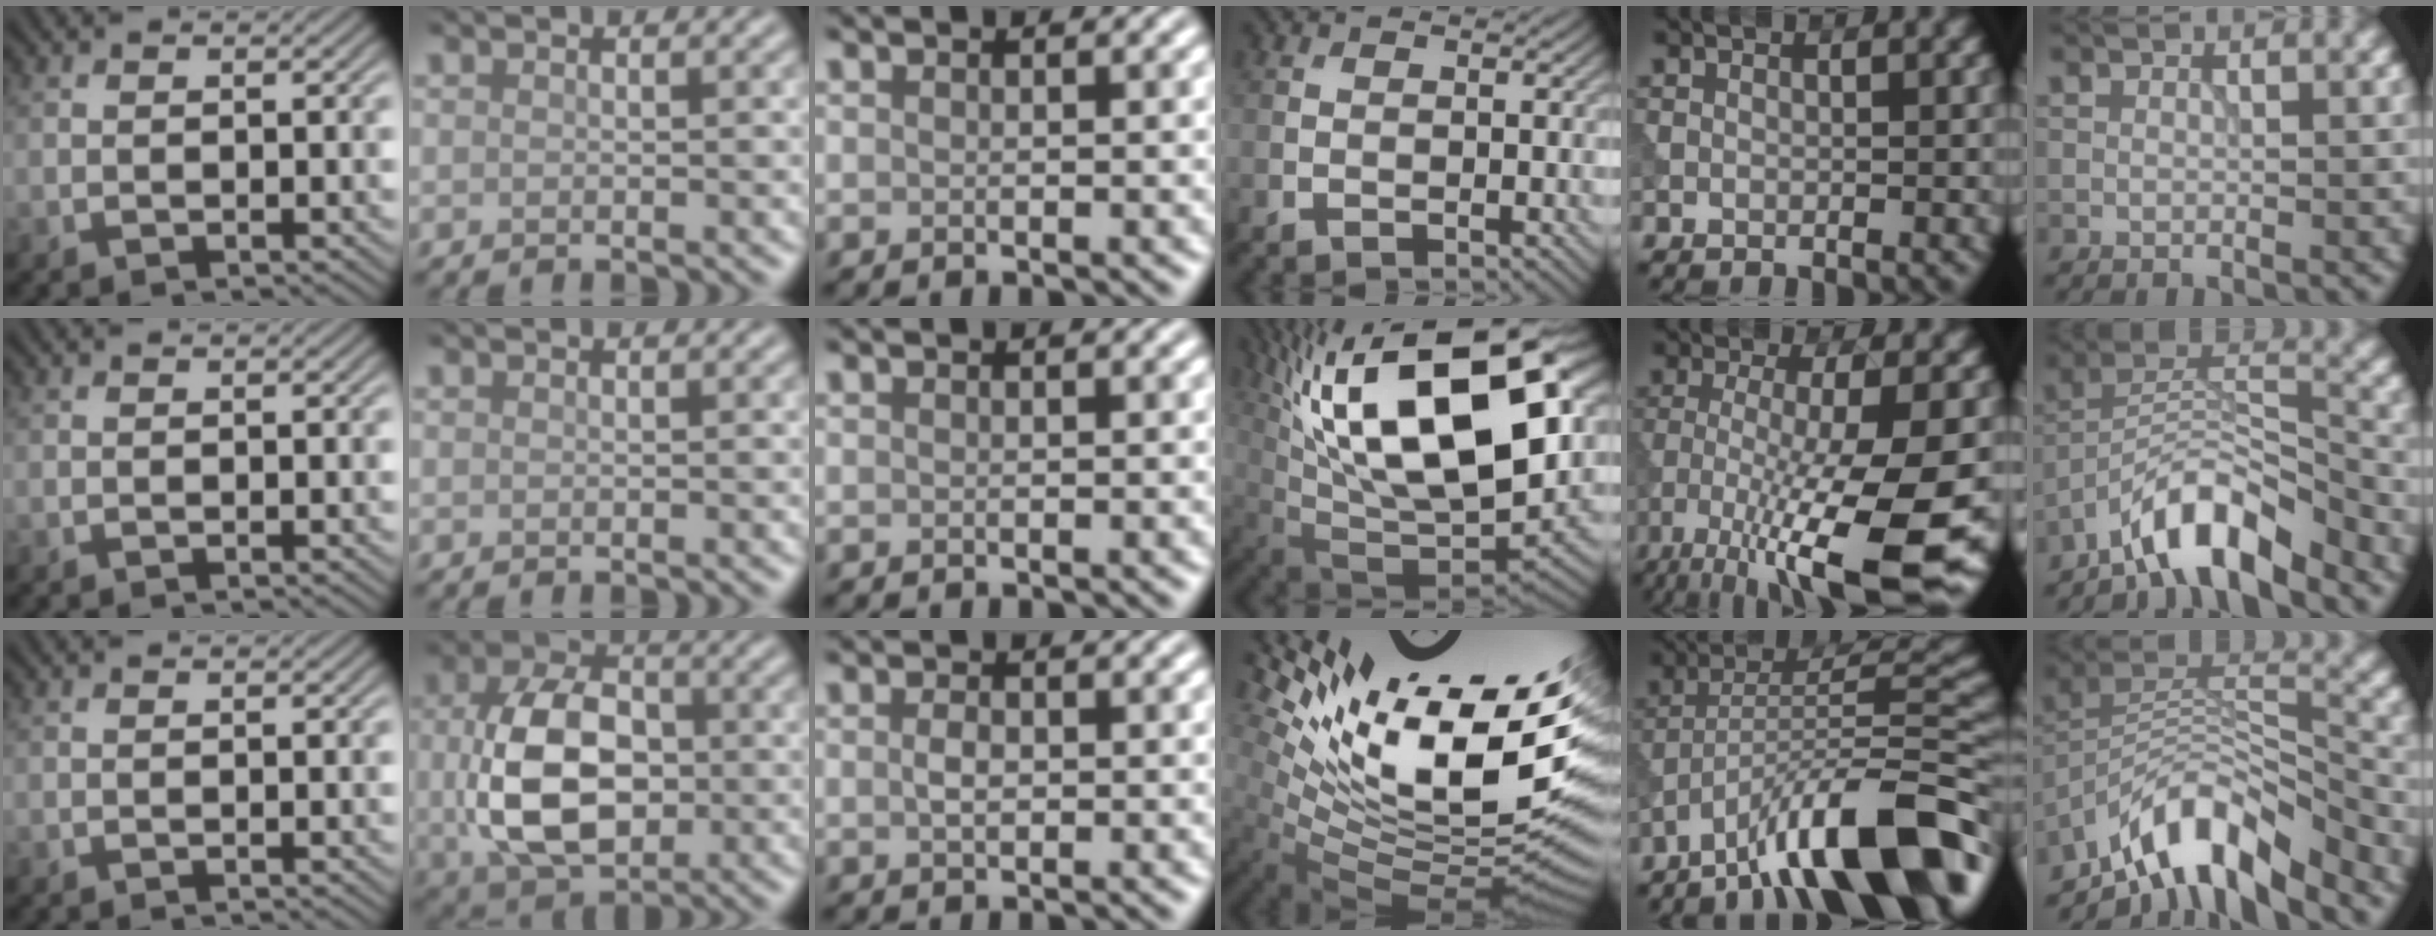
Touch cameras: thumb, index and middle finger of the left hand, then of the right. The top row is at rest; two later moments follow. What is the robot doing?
{"motion": "dispense", "object": "syringe"}